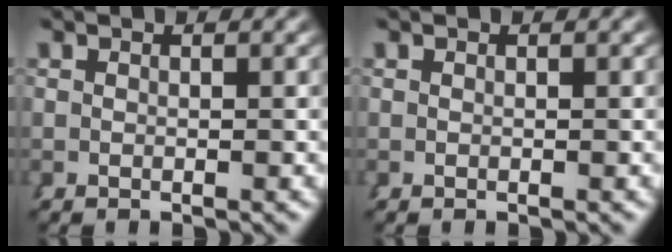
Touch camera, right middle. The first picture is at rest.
{"total": 0.0}